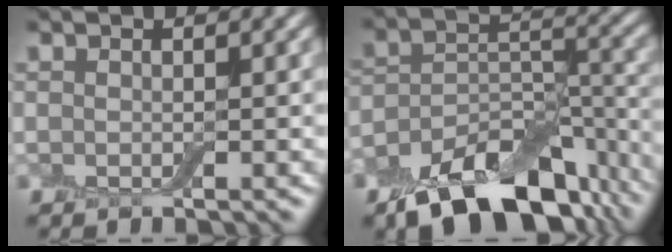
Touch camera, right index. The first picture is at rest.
{"total": 12.1, "force": [-8.2, 6.3, 6.2], "torque": [-0.113, -0.008, -0.137]}